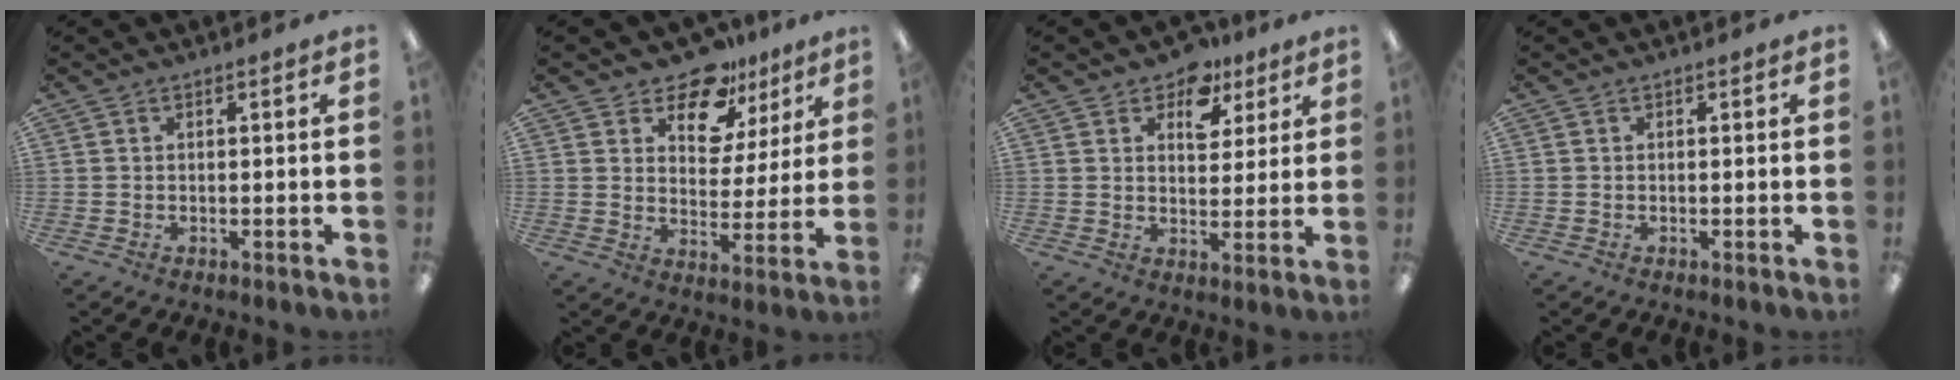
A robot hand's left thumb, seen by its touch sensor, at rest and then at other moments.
{"total": 12.6, "force": [9.9, 6.9, 3.8], "torque": [-0.066, -0.065, 0.183]}
{"total": 9.3, "force": [6.2, 5.7, 4.1], "torque": [-0.046, -0.030, 0.106]}
{"total": 0.0}